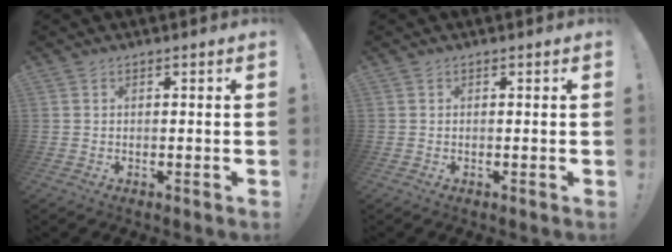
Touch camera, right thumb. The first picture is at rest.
{"total": 0.0}